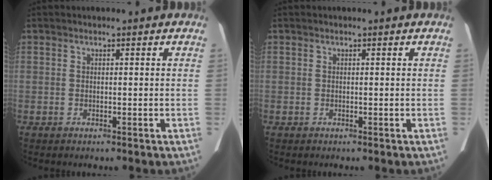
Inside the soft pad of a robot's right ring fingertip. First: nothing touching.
{"total": 0.0}